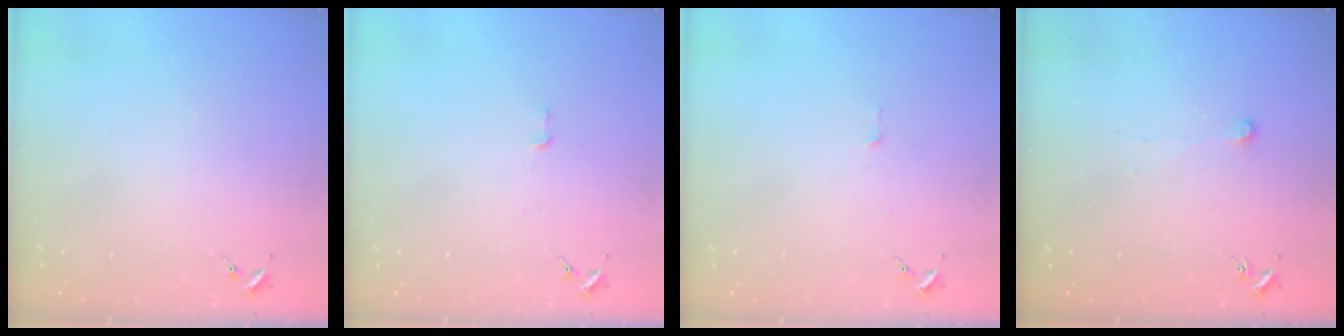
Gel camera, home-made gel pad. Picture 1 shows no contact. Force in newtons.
{"total": 2.6, "press": 2.6, "slide": 0.2}
{"total": 2.8, "press": 2.8, "slide": 0.2}
{"total": 3.7, "press": 3.6, "slide": 0.3}